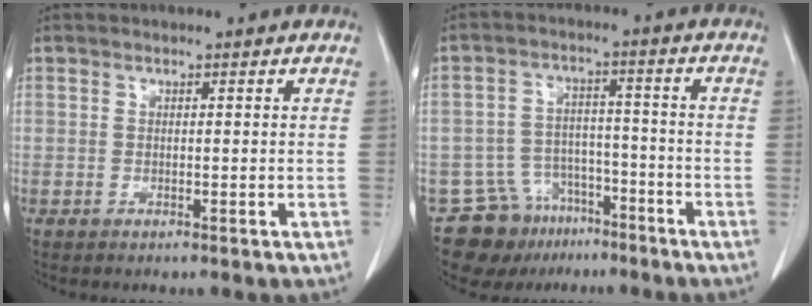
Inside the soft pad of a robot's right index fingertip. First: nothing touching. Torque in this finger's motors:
{"motor_torque": [-0.14, -0.06, -0.43, -0.07]}